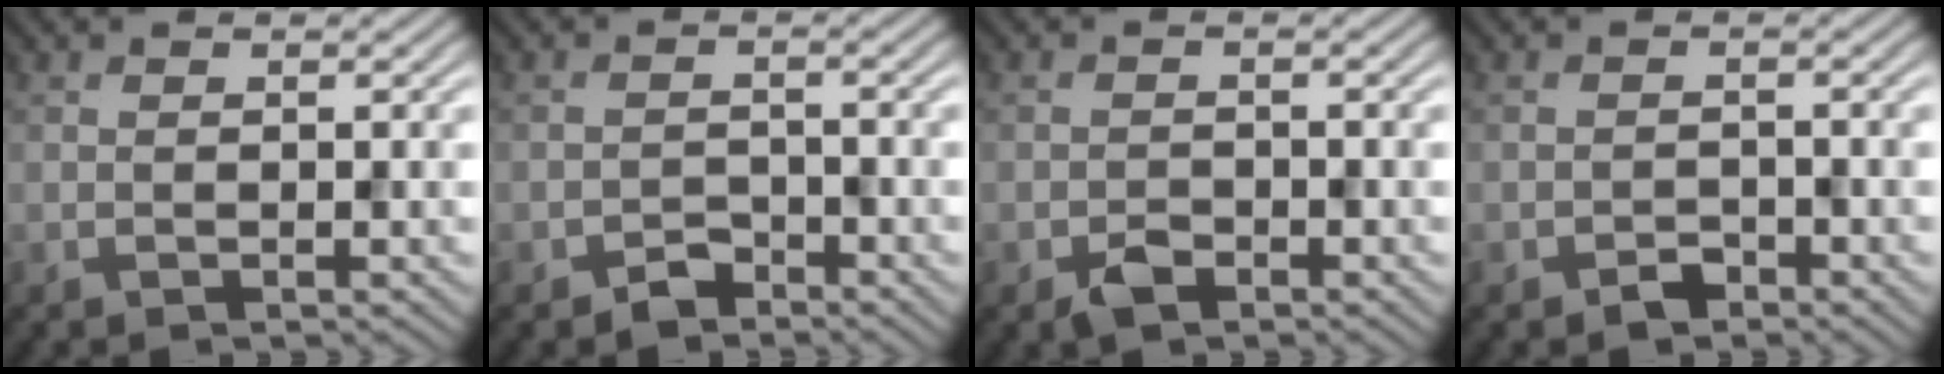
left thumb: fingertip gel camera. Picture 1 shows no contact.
{"total": 2.2, "force": [-1.8, 1.2, 0.6], "torque": [-0.005, 0.004, -0.037]}
{"total": 2.1, "force": [-1.4, 1.2, 1.0], "torque": [-0.016, -0.001, -0.029]}
{"total": 1.7, "force": [-1.3, 0.9, 0.6], "torque": [-0.007, 0.001, -0.026]}